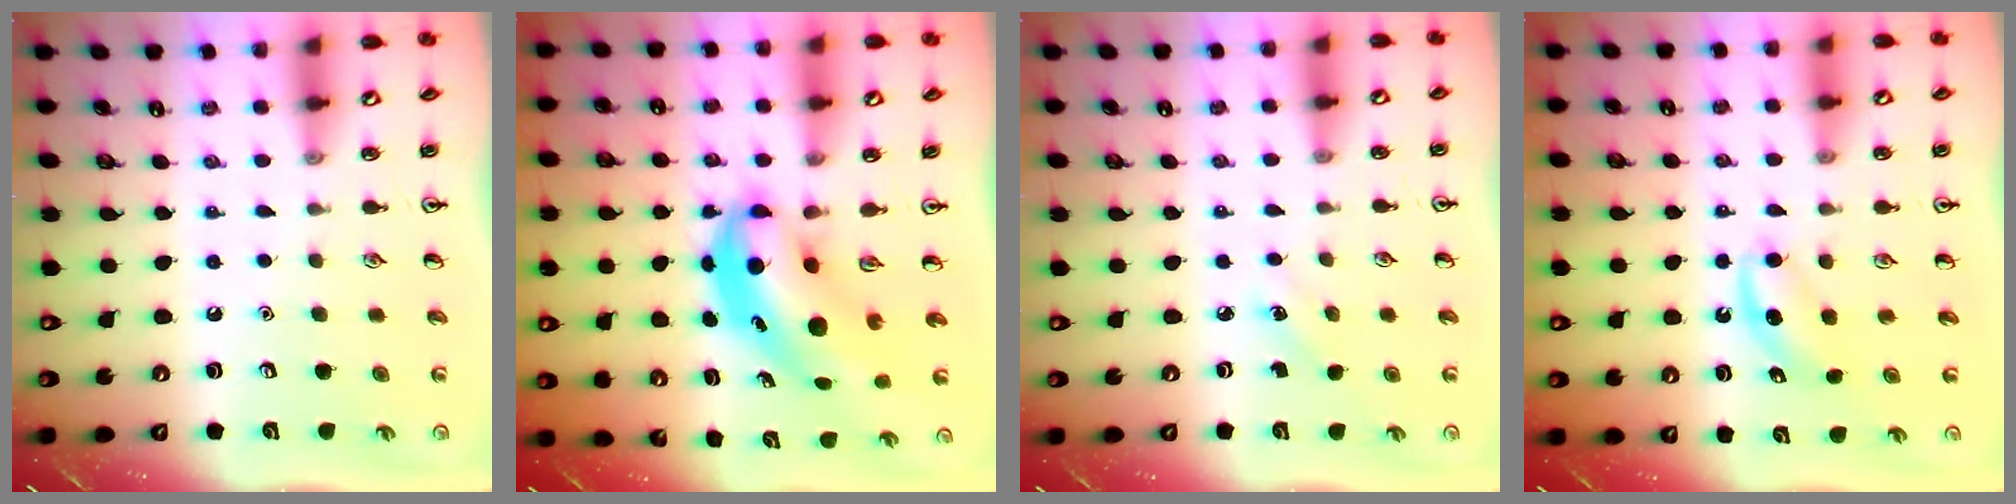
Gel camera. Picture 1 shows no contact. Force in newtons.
{"total": 7.1, "press": 6.8, "slide": 2.0}
{"total": 1.9, "press": 1.8, "slide": 0.7}
{"total": 4.1, "press": 3.8, "slide": 1.3}